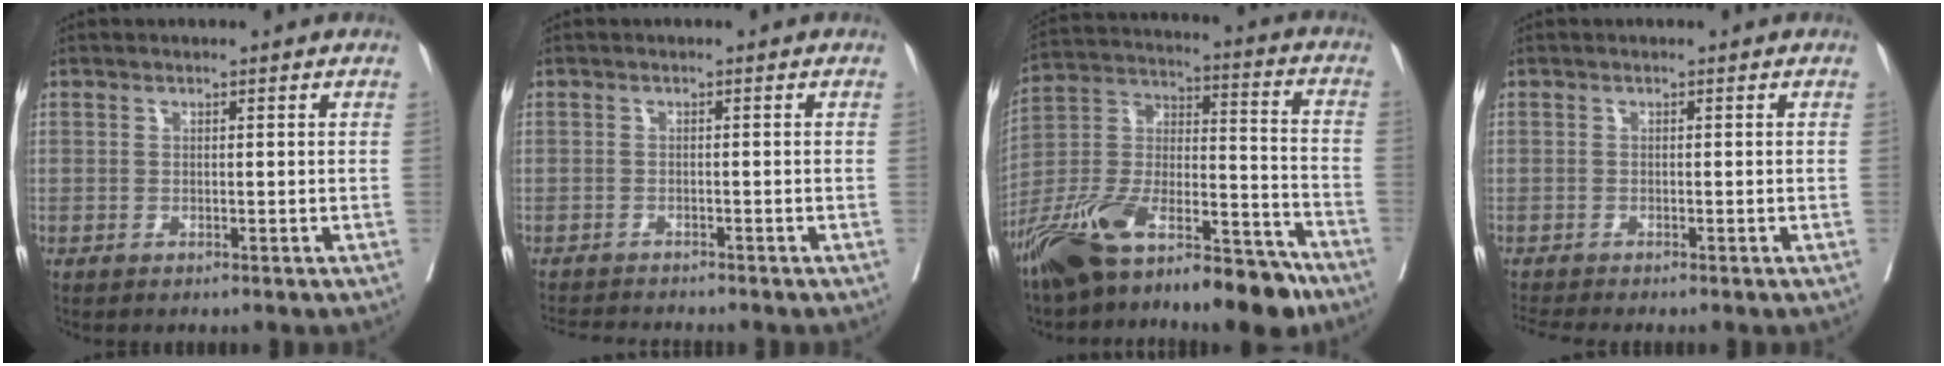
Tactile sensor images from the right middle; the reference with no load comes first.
{"total": 4.8, "force": [-4.6, -0.2, 1.1], "torque": [-0.017, -0.015, -0.074]}
{"total": 21.5, "force": [-16.5, 5.8, 12.5], "torque": [-0.226, 0.016, -0.291]}
{"total": 2.2, "force": [-1.9, -1.0, 0.3], "torque": [-0.017, -0.014, -0.039]}